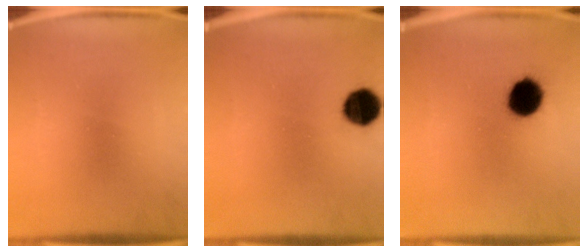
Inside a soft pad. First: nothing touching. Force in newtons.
{"total": 8.0}
{"total": 9.7}